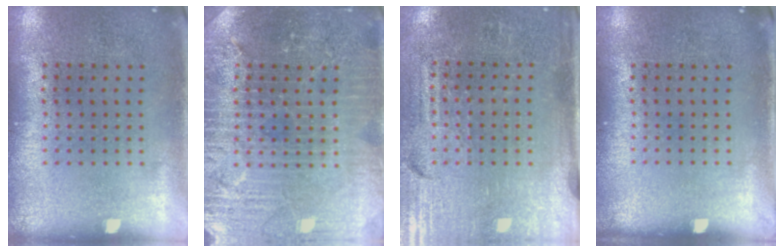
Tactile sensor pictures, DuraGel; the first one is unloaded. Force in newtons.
{"total": 4.3, "press": 4.0, "slide": 1.4}
{"total": 3.4, "press": 3.1, "slide": 1.3}
{"total": 0.0}